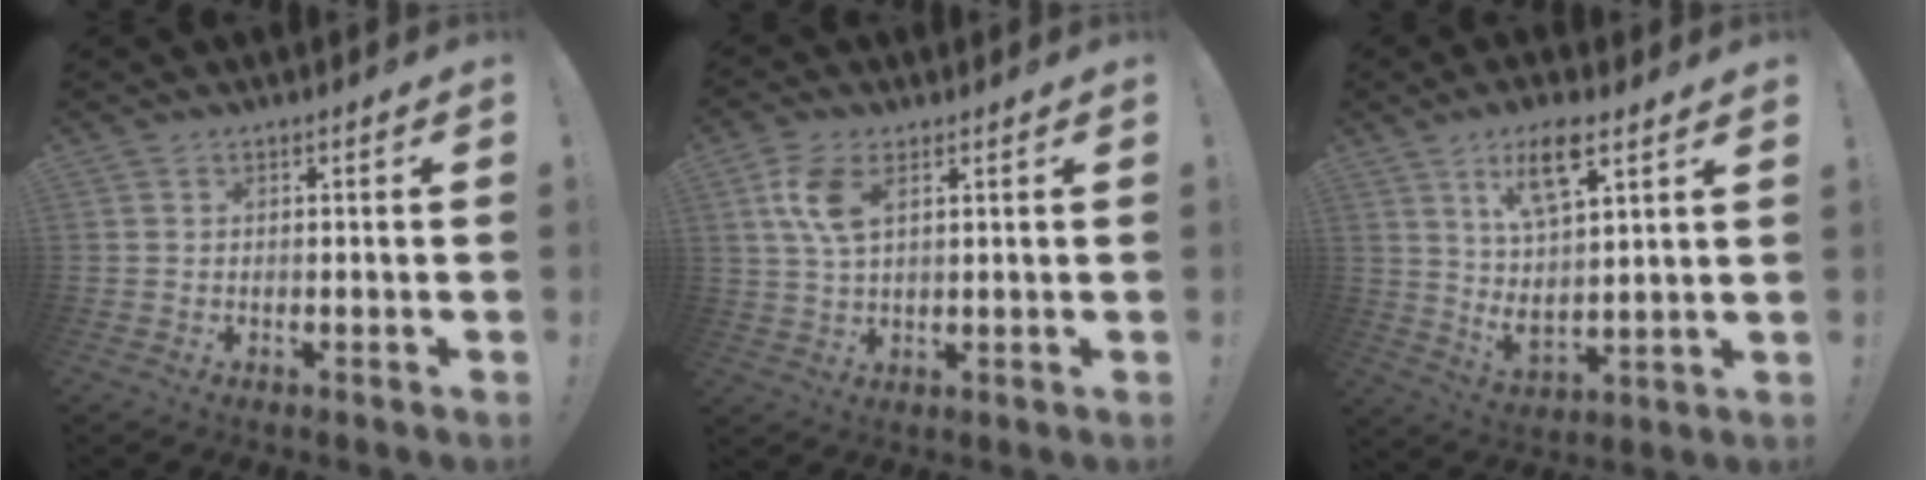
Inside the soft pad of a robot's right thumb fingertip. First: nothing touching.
{"total": 8.1, "force": [3.1, 3.8, 6.4], "torque": [-0.126, -0.006, 0.056]}
{"total": 13.5, "force": [7.2, 4.1, 10.7], "torque": [-0.183, -0.024, 0.119]}